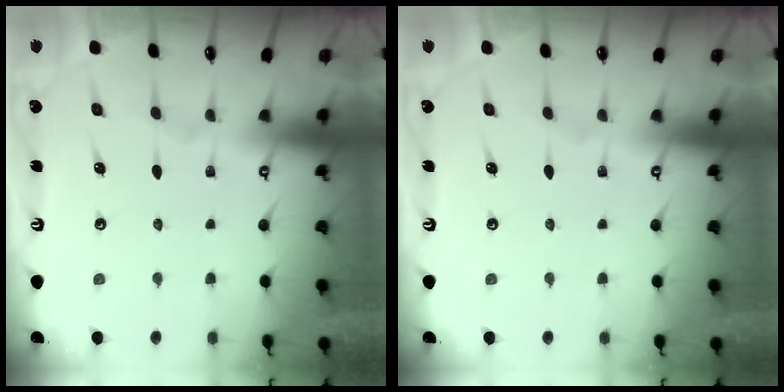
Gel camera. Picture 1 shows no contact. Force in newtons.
{"total": 0.0}